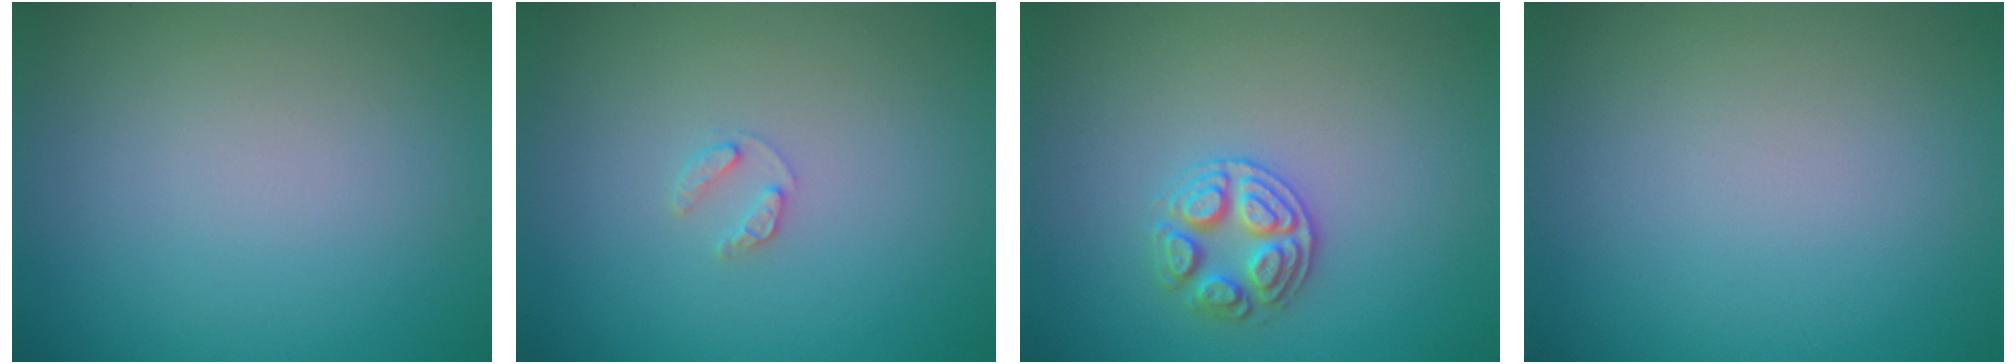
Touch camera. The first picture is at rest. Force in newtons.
{"total": 1.1, "press": 1.1, "slide": 0.2}
{"total": 2.7, "press": 2.6, "slide": 0.4}
{"total": 0.0}